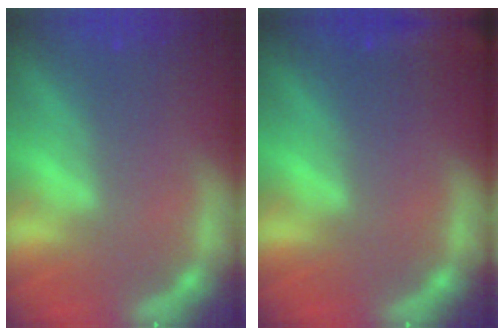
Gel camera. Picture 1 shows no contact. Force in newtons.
{"total": 7.5}